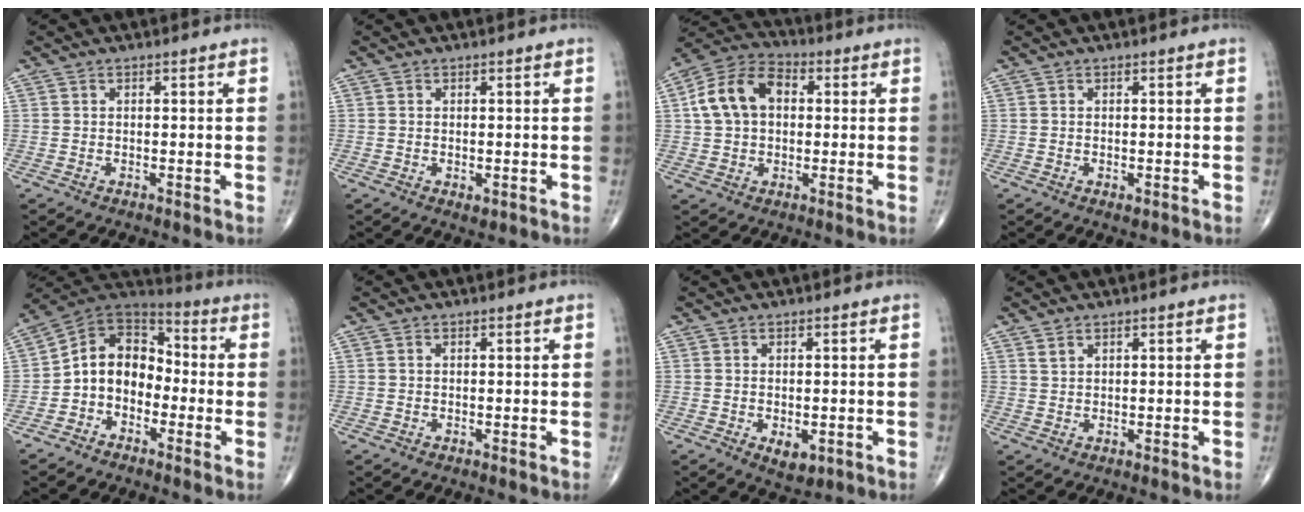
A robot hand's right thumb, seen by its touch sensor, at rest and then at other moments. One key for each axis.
{"total": 1.2, "fx": -0.3, "fy": 0.7, "fz": 0.9, "tx": -0.014, "ty": -0.004, "tz": -0.002}
{"total": 12.2, "fx": 1.9, "fy": 8.6, "fz": 8.5, "tx": -0.149, "ty": 0.028, "tz": 0.023}
{"total": 0.9, "fx": -0.3, "fy": 0.5, "fz": 0.7, "tx": -0.011, "ty": -0.002, "tz": -0.002}
{"total": 11.3, "fx": -2.6, "fy": 8.7, "fz": 6.7, "tx": -0.083, "ty": 0.061, "tz": -0.064}
{"total": 0.0}
{"total": 3.8, "fx": -1.1, "fy": 2.2, "fz": 2.9, "tx": -0.036, "ty": -0.004, "tz": -0.007}
{"total": 1.2, "fx": 0.9, "fy": 0.6, "fz": 0.6, "tx": -0.005, "ty": -0.001, "tz": 0.020}